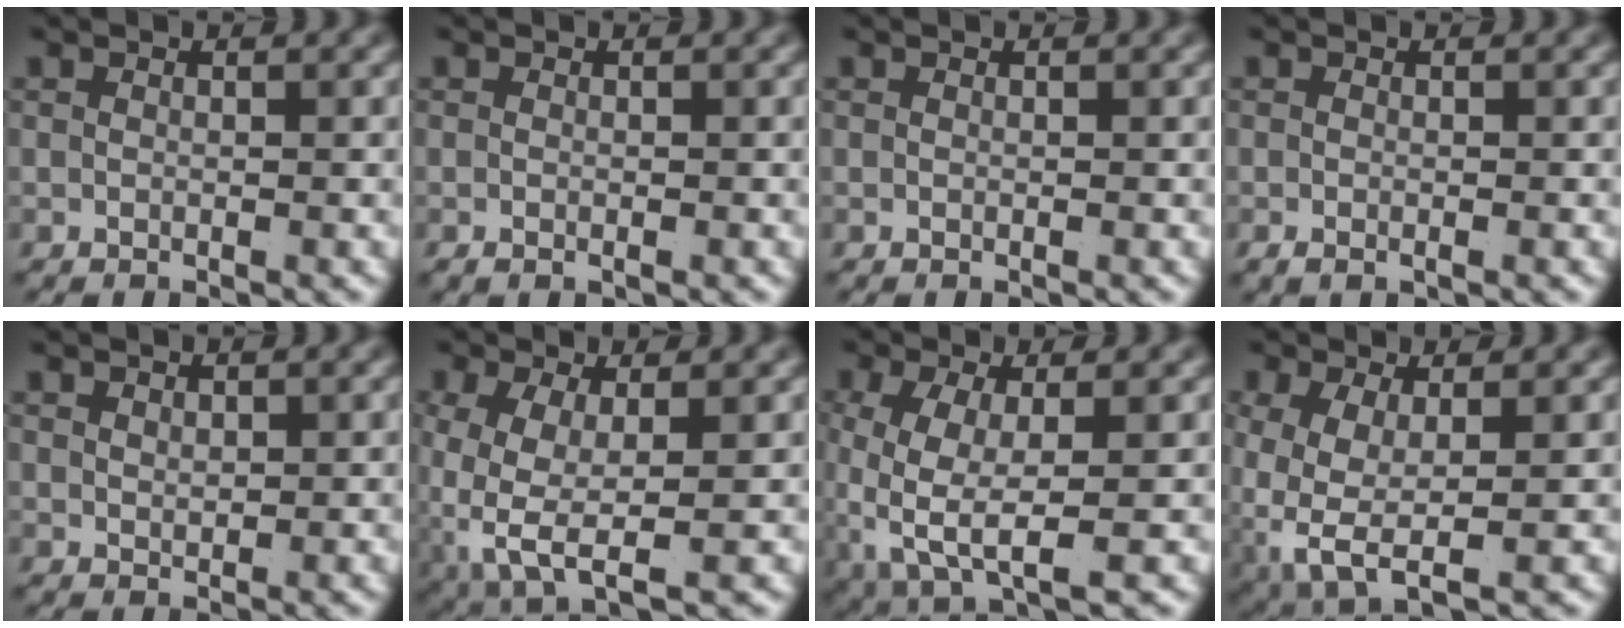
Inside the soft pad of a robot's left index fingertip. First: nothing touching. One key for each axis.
{"total": 0.7, "fx": -0.5, "fy": 0.2, "fz": 0.4, "tx": -0.007, "ty": -0.004, "tz": -0.005}
{"total": 0.0}
{"total": 1.0, "fx": -0.7, "fy": 0.4, "fz": 0.6, "tx": -0.012, "ty": -0.006, "tz": -0.008}
{"total": 0.8, "fx": 0.6, "fy": 0.0, "fz": 0.5, "tx": -0.007, "ty": -0.011, "tz": 0.023}
{"total": 7.0, "fx": -1.5, "fy": 4.2, "fz": 5.4, "tx": -0.137, "ty": -0.051, "tz": 0.003}
{"total": 7.4, "fx": -0.9, "fy": 4.3, "fz": 5.9, "tx": -0.146, "ty": -0.041, "tz": 0.008}
{"total": 6.4, "fx": -1.9, "fy": 4.0, "fz": 4.6, "tx": -0.128, "ty": -0.056, "tz": -0.003}